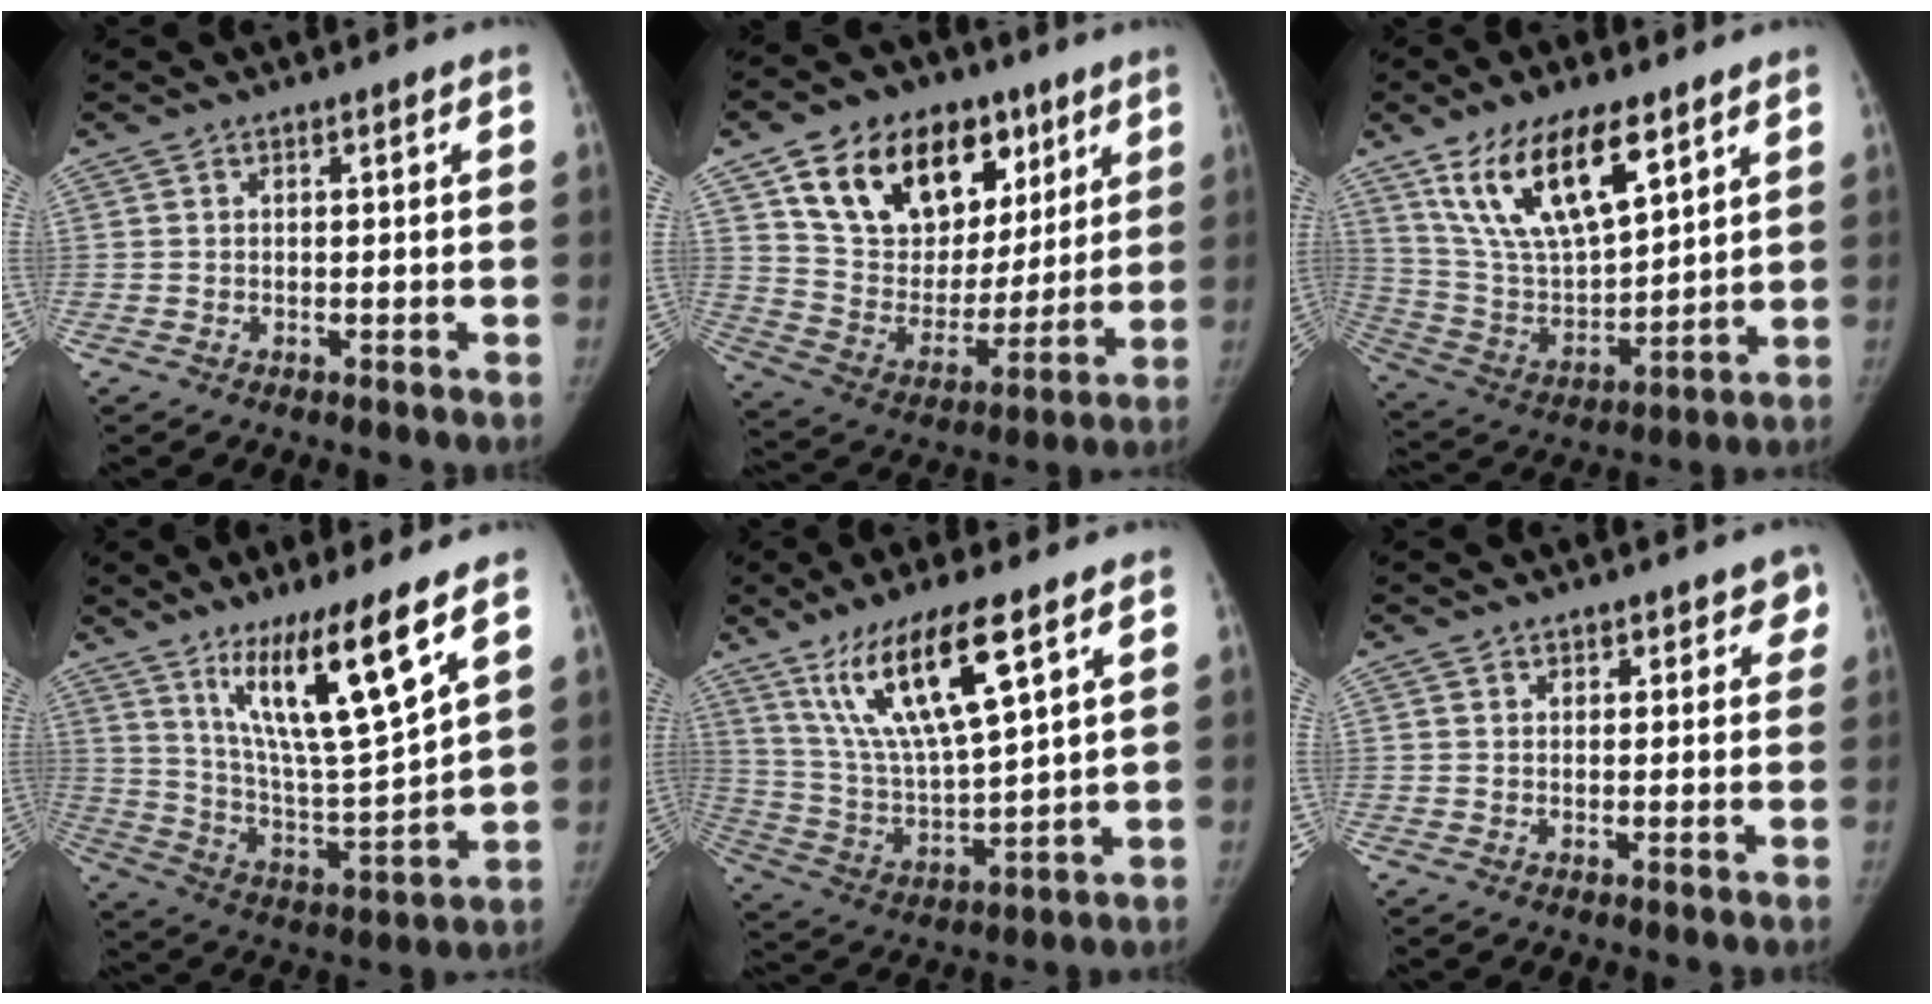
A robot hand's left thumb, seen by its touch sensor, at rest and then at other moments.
{"total": 24.3, "force": [12.0, 16.0, 13.8], "torque": [-0.184, -0.016, 0.213]}
{"total": 19.1, "force": [11.0, 7.8, 13.6], "torque": [-0.221, -0.044, 0.216]}
{"total": 17.1, "force": [10.2, 1.7, 13.6], "torque": [-0.230, -0.068, 0.191]}
{"total": 17.1, "force": [9.2, 3.7, 13.9], "torque": [-0.265, -0.038, 0.187]}
{"total": 3.2, "force": [2.1, 2.2, 0.9], "torque": [0.034, -0.007, 0.022]}